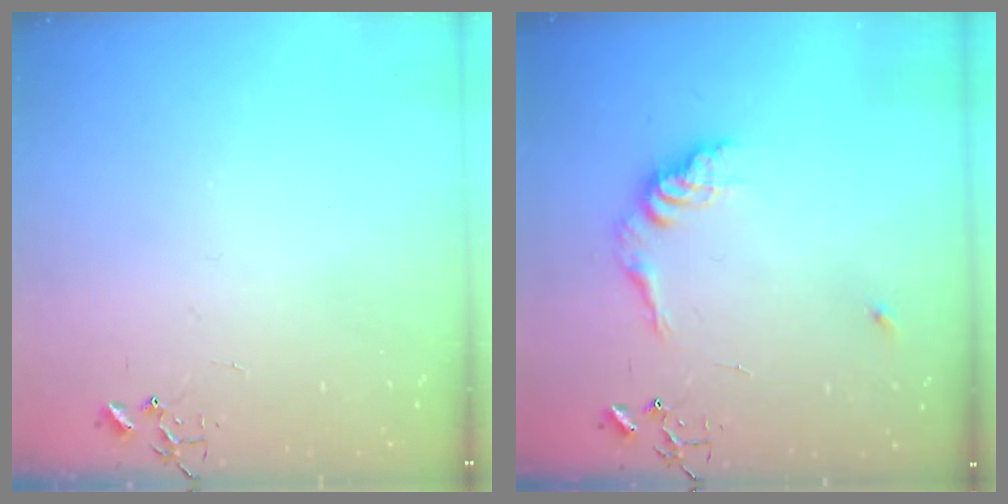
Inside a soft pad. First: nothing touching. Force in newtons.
{"total": 10.8, "press": 10.7, "slide": 0.4}